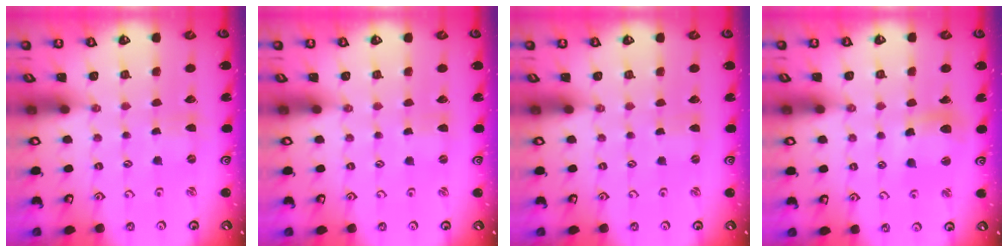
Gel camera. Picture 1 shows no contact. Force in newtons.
{"total": 0.0}
{"total": 0.0}
{"total": 10.4, "press": 10.3, "slide": 1.4}